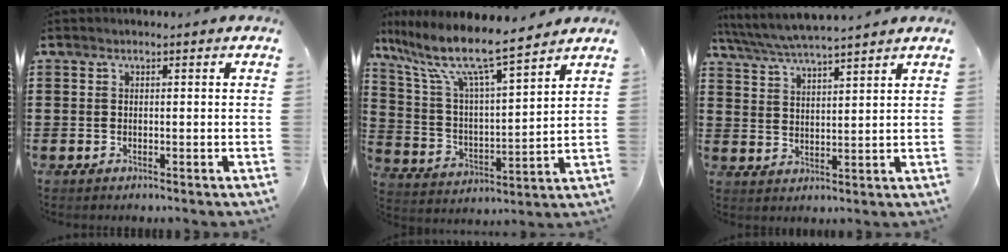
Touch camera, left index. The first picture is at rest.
{"total": 9.7, "force": [7.9, 0.9, 5.6], "torque": [-0.140, -0.048, 0.127]}
{"total": 5.0, "force": [4.7, -0.1, 1.5], "torque": [-0.047, -0.024, 0.083]}